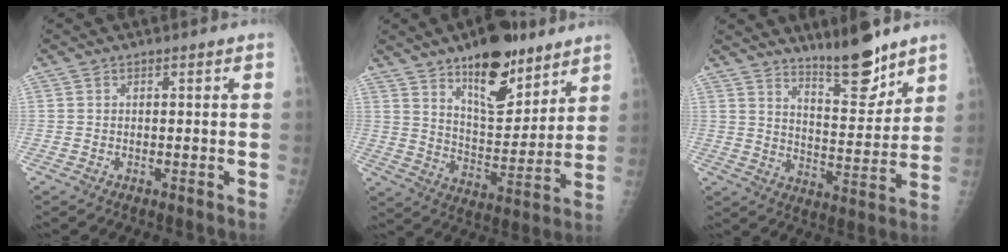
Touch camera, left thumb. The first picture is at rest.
{"total": 16.8, "force": [11.0, 7.0, 10.6], "torque": [-0.120, -0.073, 0.183]}
{"total": 11.6, "force": [9.3, 2.8, 6.4], "torque": [-0.074, -0.080, 0.154]}